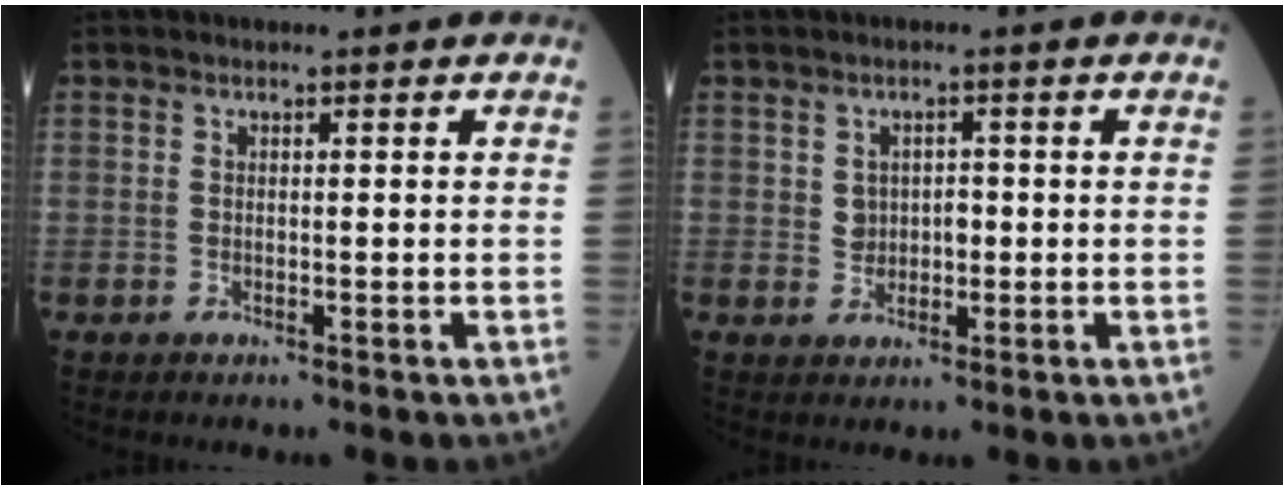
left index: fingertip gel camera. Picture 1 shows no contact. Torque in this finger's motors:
{"motor_torque": [0.15, 0.05, 0.00, 0.00]}